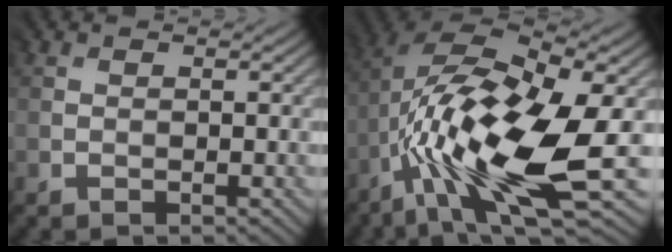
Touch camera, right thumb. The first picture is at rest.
{"total": 16.8, "force": [-3.2, 6.8, 15.0], "torque": [-0.281, 0.004, -0.060]}